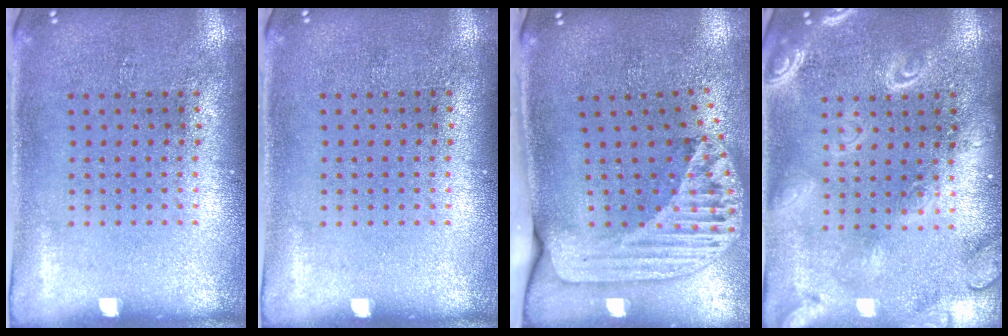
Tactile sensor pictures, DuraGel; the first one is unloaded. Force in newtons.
{"total": 0.0}
{"total": 2.7, "press": 1.8, "slide": 1.9}
{"total": 2.6, "press": 2.5, "slide": 0.3}